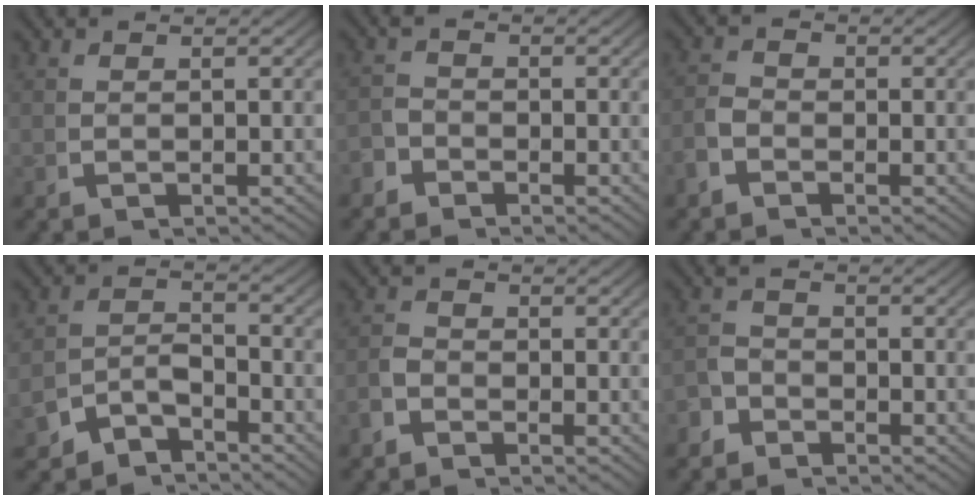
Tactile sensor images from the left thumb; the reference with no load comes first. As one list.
[{"total": 2.0, "force": [-1.6, 1.2, 0.1], "torque": [0.006, -0.008, -0.034]}, {"total": 2.2, "force": [-0.9, 1.7, 1.0], "torque": [-0.017, -0.001, -0.026]}, {"total": 4.0, "force": [-2.7, 2.4, 1.6], "torque": [-0.025, -0.017, -0.045]}, {"total": 2.0, "force": [-1.1, 1.5, 0.8], "torque": [-0.015, -0.002, -0.027]}, {"total": 2.5, "force": [-2.0, 1.5, 0.4], "torque": [-0.005, -0.011, -0.038]}]